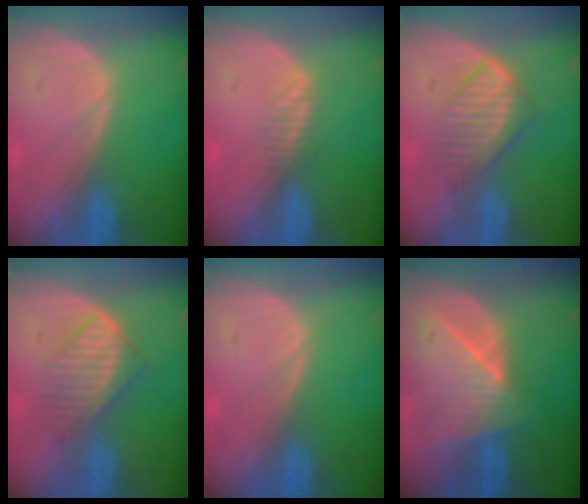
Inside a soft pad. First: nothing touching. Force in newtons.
{"total": 1.7, "press": 1.4, "slide": 1.0}
{"total": 5.9, "press": 5.8, "slide": 1.3}
{"total": 5.9, "press": 5.8, "slide": 1.3}
{"total": 0.0}
{"total": 8.8, "press": 7.8, "slide": 4.0}